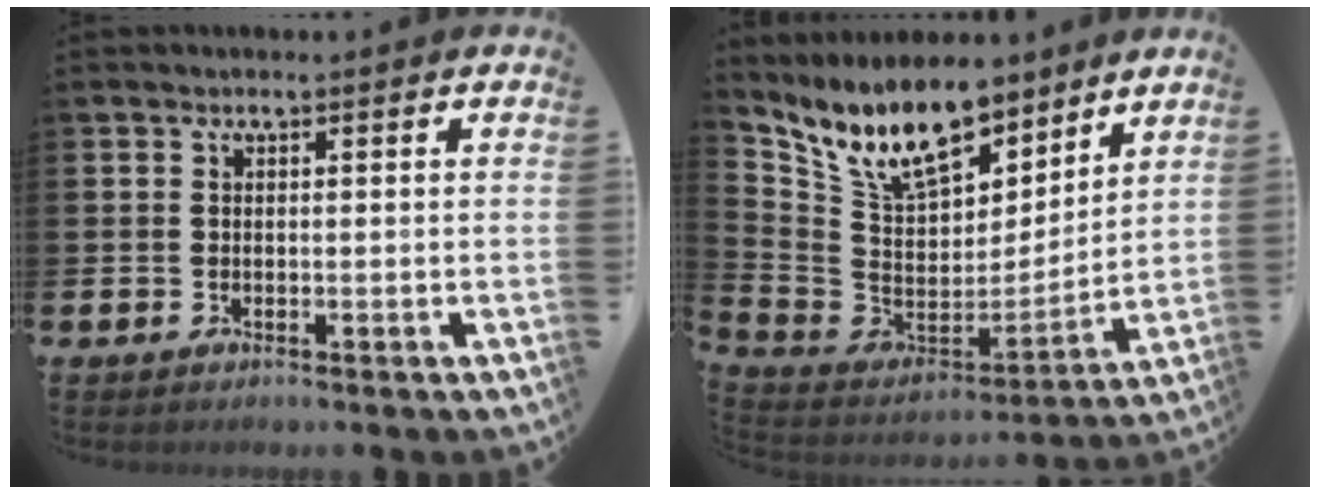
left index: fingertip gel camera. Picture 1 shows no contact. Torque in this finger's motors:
{"motor_torque": [1.25, -0.89, 1.05, 0.21]}